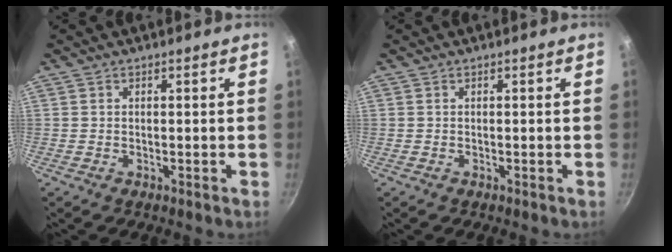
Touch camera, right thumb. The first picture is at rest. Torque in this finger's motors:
{"motor_torque": [0.15, -0.04, 0.32, -0.08, -0.02]}